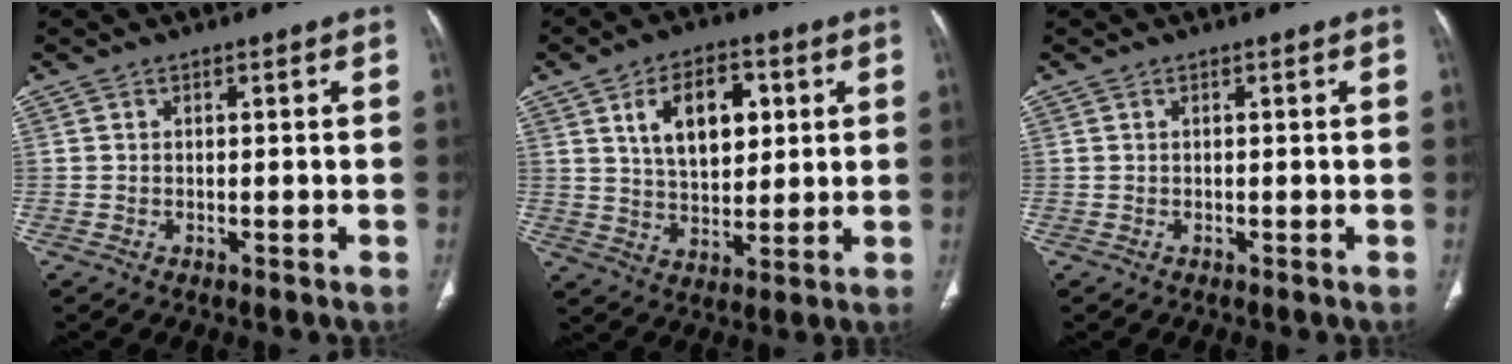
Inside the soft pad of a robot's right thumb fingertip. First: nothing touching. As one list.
[{"total": 12.2, "force": [4.0, 7.3, 9.0], "torque": [-0.111, -0.009, 0.070]}, {"total": 0.0}]